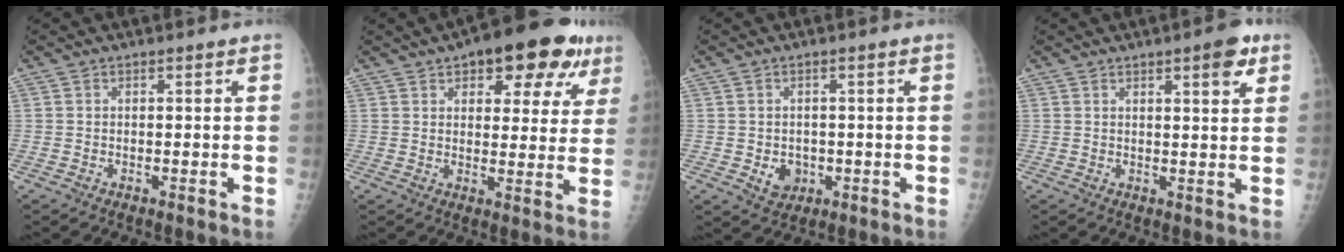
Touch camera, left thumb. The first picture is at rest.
{"total": 16.5, "force": [9.1, 7.5, 11.5], "torque": [-0.105, -0.012, 0.117]}
{"total": 3.6, "force": [-0.6, 3.0, 1.8], "torque": [-0.013, 0.000, 0.002]}
{"total": 5.1, "force": [2.9, 1.3, 4.0], "torque": [-0.045, -0.012, 0.035]}